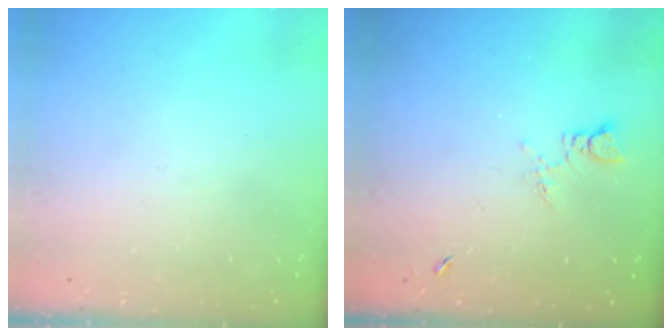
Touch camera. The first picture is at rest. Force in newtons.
{"total": 3.5, "press": 3.5, "slide": 0.5}